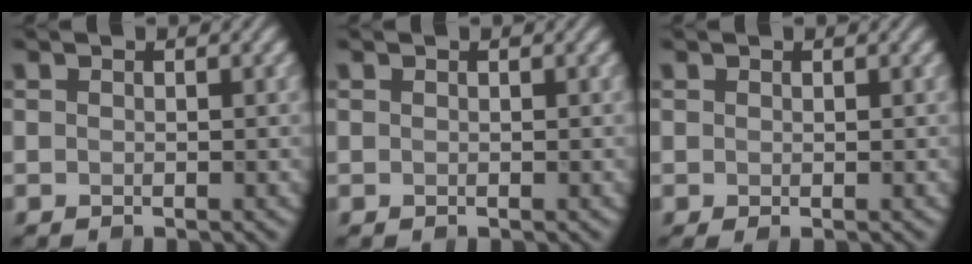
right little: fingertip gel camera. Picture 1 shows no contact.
{"total": 0.0}
{"total": 0.6, "force": [-0.1, 0.1, 0.6], "torque": [-0.013, -0.002, -0.001]}